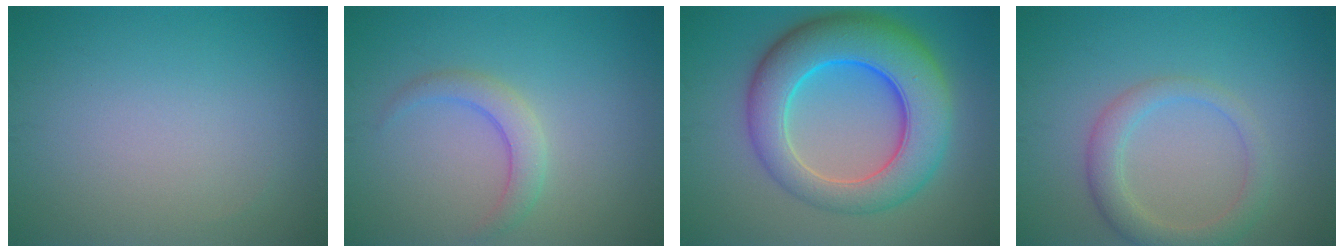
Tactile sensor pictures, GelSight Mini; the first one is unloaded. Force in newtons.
{"total": 2.4, "press": 2.4, "slide": 0.1}
{"total": 10.4, "press": 10.4, "slide": 0.1}
{"total": 3.1, "press": 3.1, "slide": 0.2}